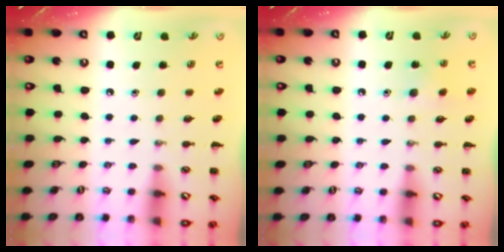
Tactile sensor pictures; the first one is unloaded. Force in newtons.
{"total": 5.5, "press": 5.2, "slide": 1.6}